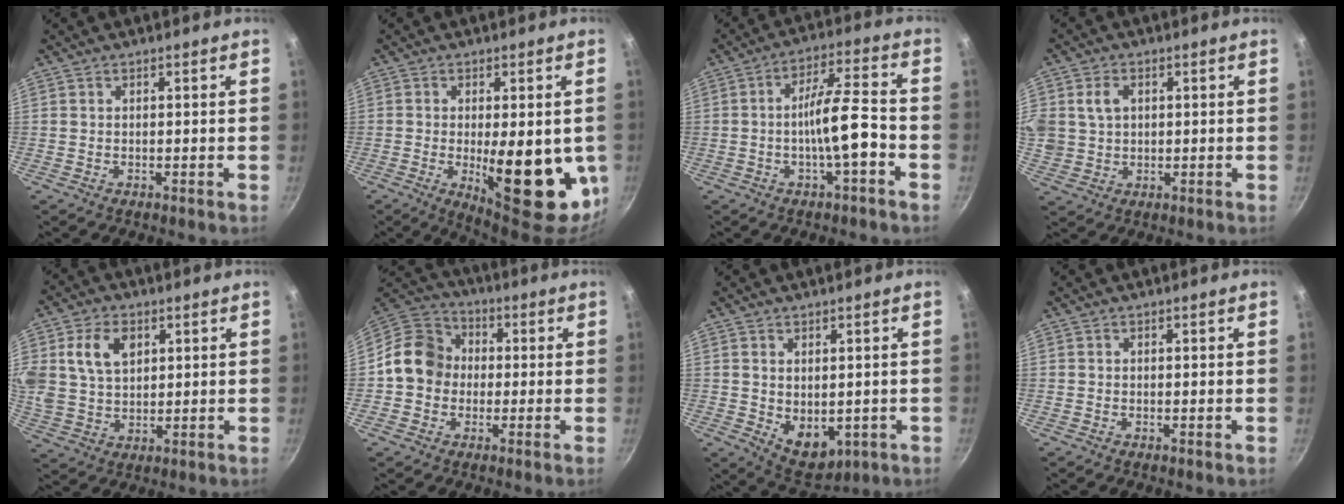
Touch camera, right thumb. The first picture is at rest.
{"total": 19.0, "force": [-3.1, 7.1, 17.4], "torque": [-0.206, -0.018, -0.026]}
{"total": 9.5, "force": [-3.1, 2.1, 8.8], "torque": [-0.141, 0.039, -0.053]}
{"total": 7.6, "force": [1.9, 6.1, 4.1], "torque": [-0.070, 0.001, 0.038]}
{"total": 11.5, "force": [3.9, 8.1, 7.2], "torque": [-0.129, 0.000, 0.075]}
{"total": 11.5, "force": [-0.4, 10.1, 5.5], "torque": [-0.058, 0.030, -0.030]}
{"total": 7.6, "force": [-0.2, 5.2, 5.5], "torque": [-0.063, -0.017, 0.016]}
{"total": 0.0}